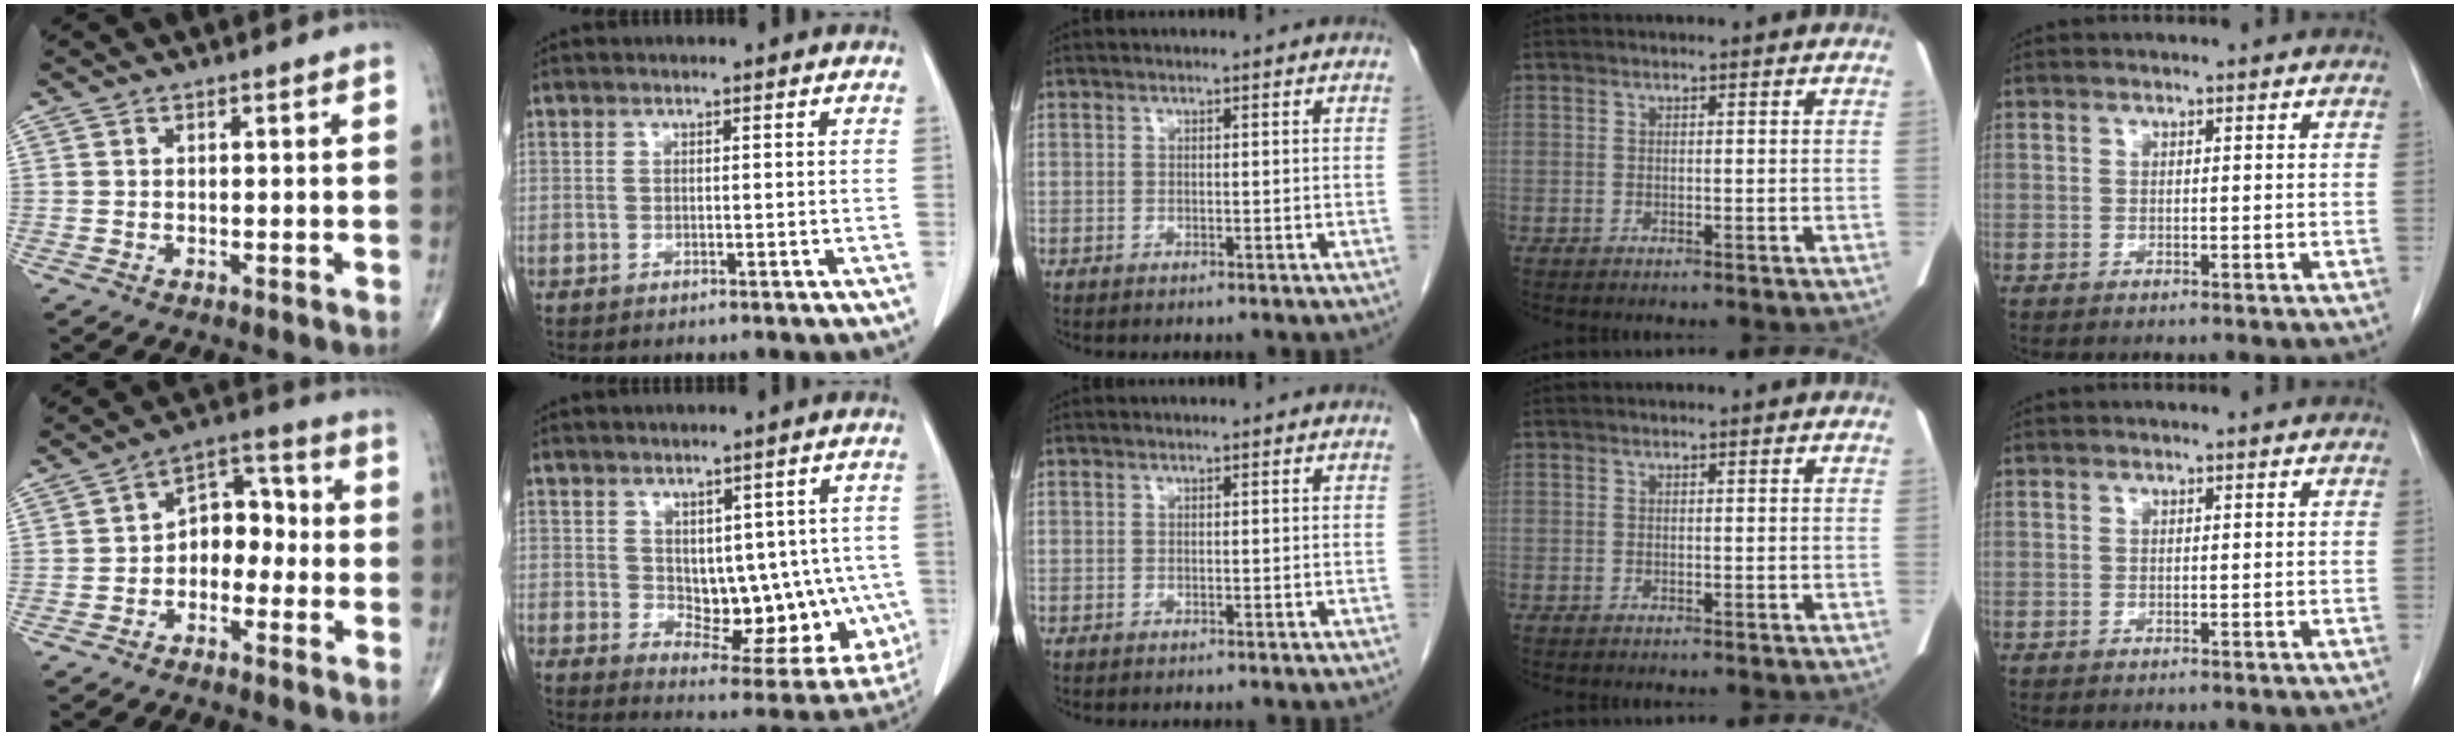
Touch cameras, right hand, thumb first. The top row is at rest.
{"thumb": {"total": 8.1, "force": [-1.6, 5.8, 5.4], "torque": [-0.049, 0.045, -0.043]}, "index": {"total": 13.4, "force": [-0.4, 7.4, 11.2], "torque": [-0.128, 0.004, 0.018]}}